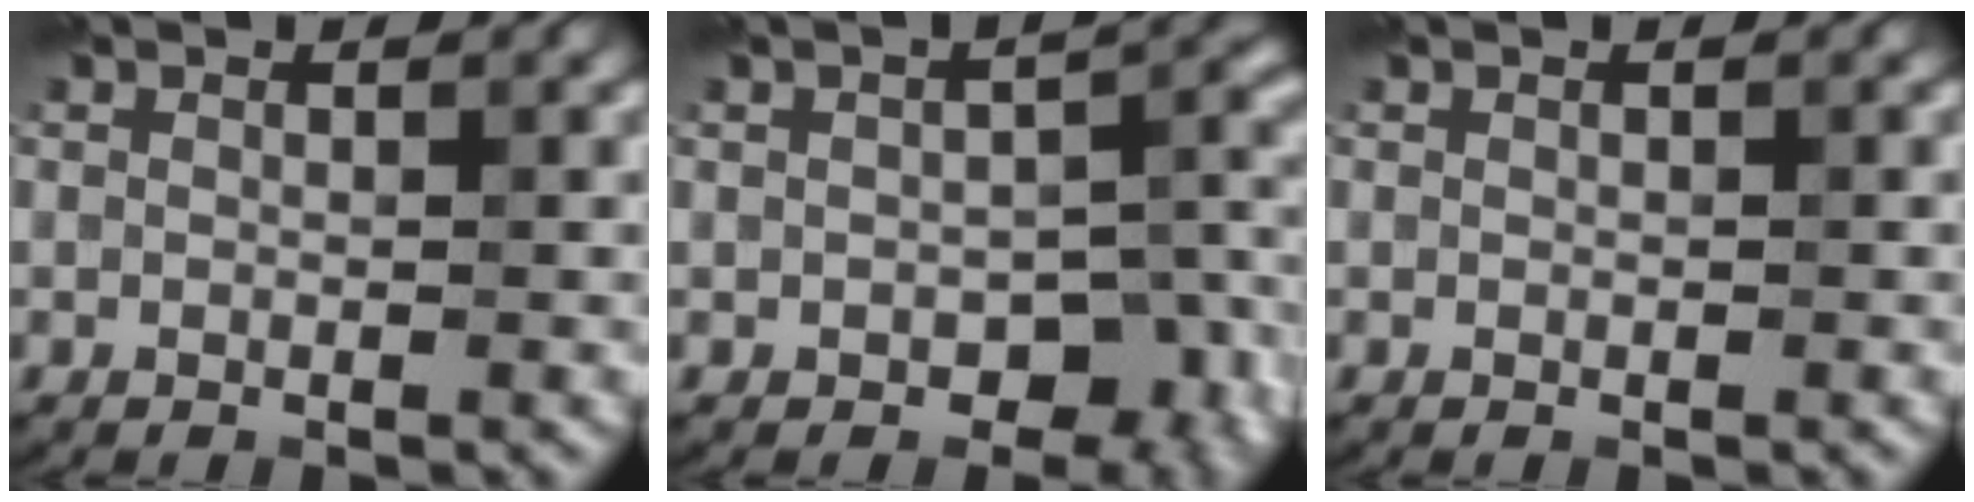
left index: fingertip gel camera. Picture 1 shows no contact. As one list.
[{"total": 7.3, "force": [-2.5, 4.7, 5.1], "torque": [-0.050, -0.010, -0.025]}, {"total": 0.0}]